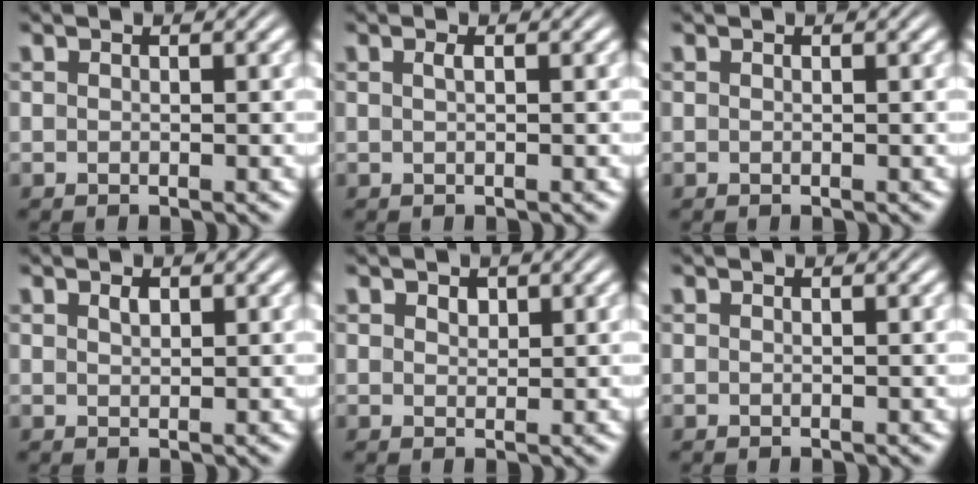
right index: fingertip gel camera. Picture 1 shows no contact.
{"total": 0.5, "force": [0.0, -0.1, 0.5], "torque": [-0.007, -0.001, 0.002]}
{"total": 0.0}
{"total": 0.6, "force": [0.3, 0.0, 0.4], "torque": [-0.007, -0.005, 0.011]}
{"total": 0.8, "force": [0.6, 0.4, 0.3], "torque": [-0.005, -0.008, 0.018]}
{"total": 0.0}